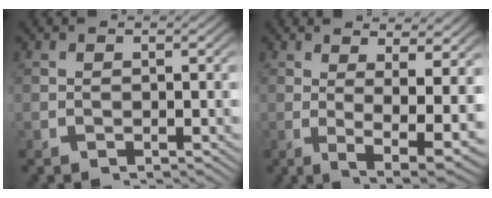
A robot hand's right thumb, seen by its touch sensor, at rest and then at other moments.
{"total": 7.3, "force": [-0.7, 3.2, 6.6], "torque": [-0.108, -0.027, 0.003]}